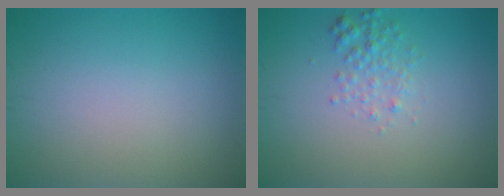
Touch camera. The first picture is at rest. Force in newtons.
{"total": 1.8, "press": 1.8, "slide": 0.1}